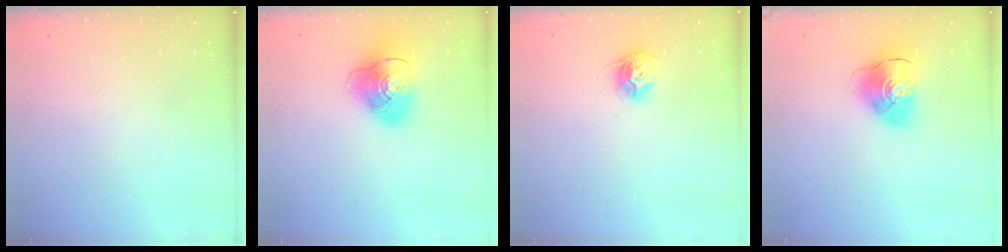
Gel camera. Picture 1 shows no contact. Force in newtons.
{"total": 14.0, "press": 13.8, "slide": 2.3}
{"total": 10.3, "press": 10.3, "slide": 0.8}
{"total": 10.8, "press": 10.7, "slide": 1.5}